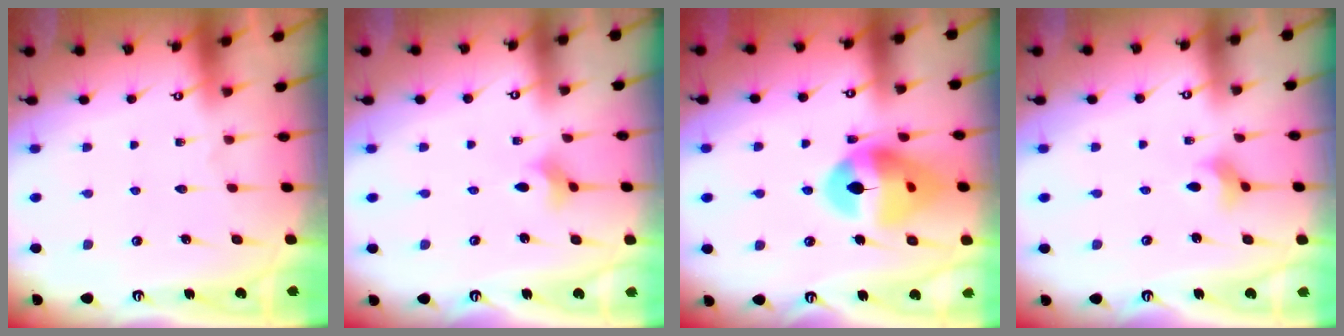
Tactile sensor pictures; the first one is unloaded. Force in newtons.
{"total": 2.7, "press": 2.6, "slide": 0.7}
{"total": 16.4, "press": 16.2, "slide": 2.3}
{"total": 2.5, "press": 2.4, "slide": 0.5}